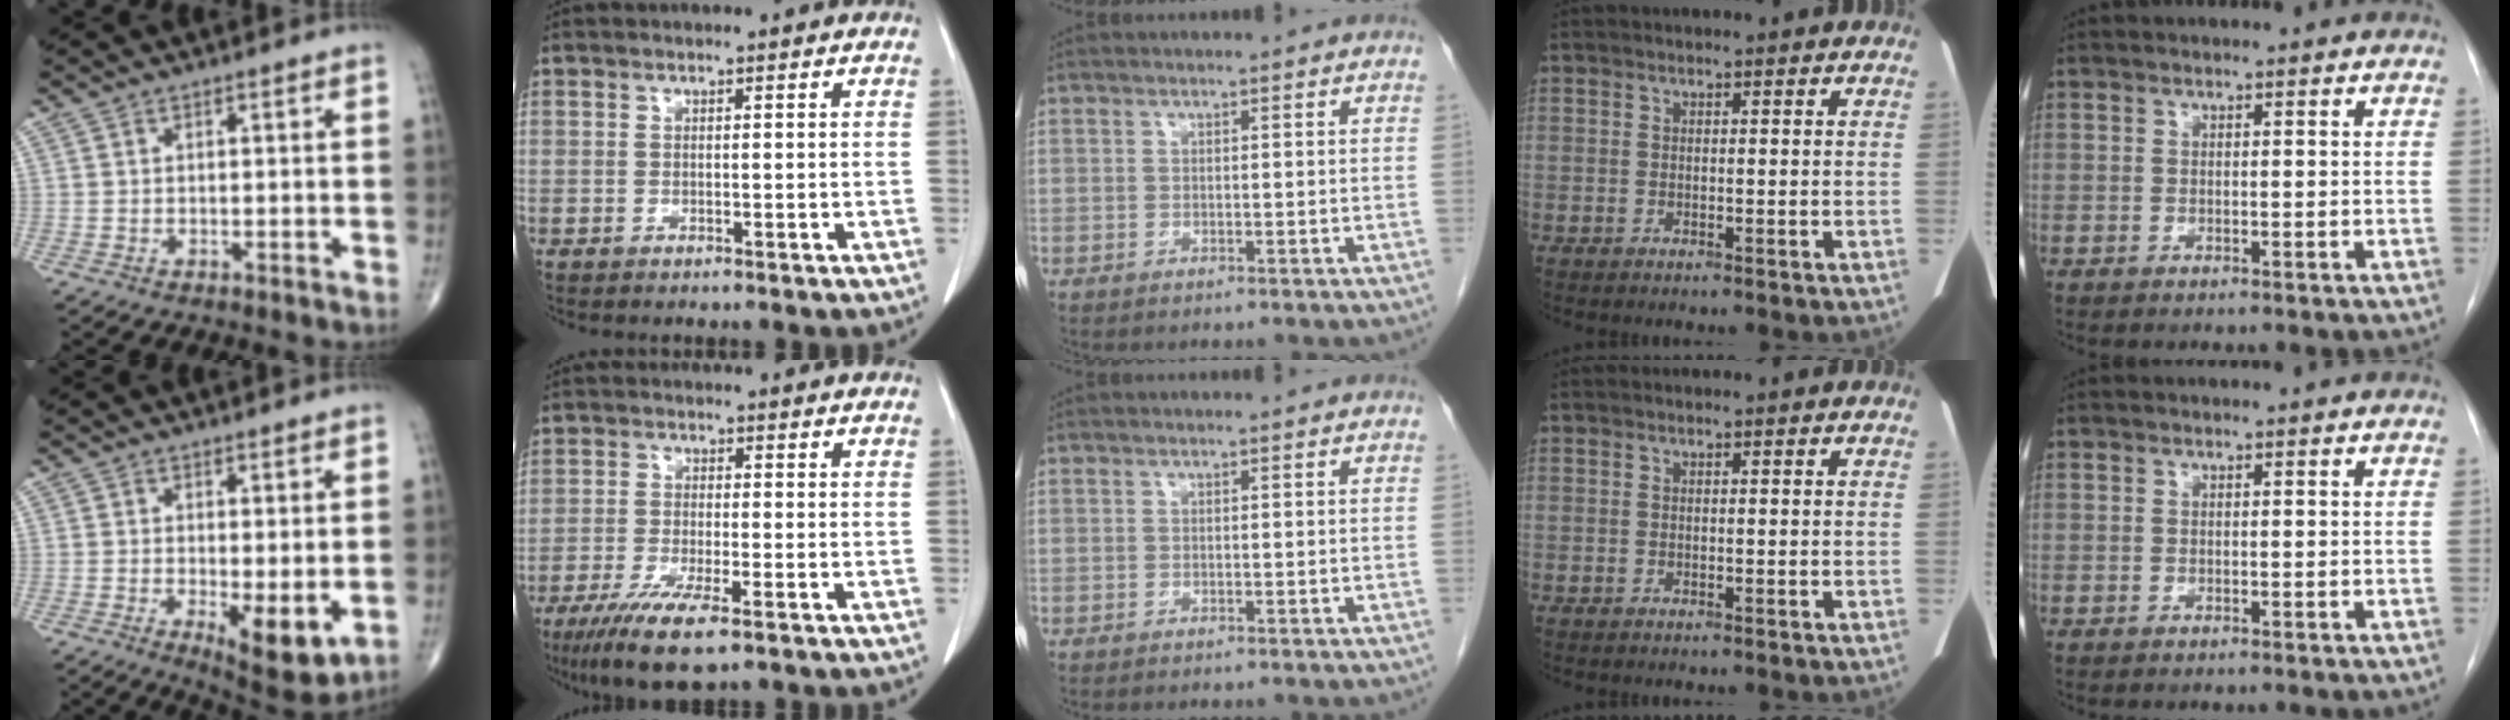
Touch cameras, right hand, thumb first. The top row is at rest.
{"thumb": {"total": 8.3, "force": [-1.5, 3.0, 7.6], "torque": [-0.106, -0.024, -0.015]}, "index": {"total": 7.7, "force": [-4.7, 1.3, 6.0], "torque": [-0.113, -0.019, -0.082]}}